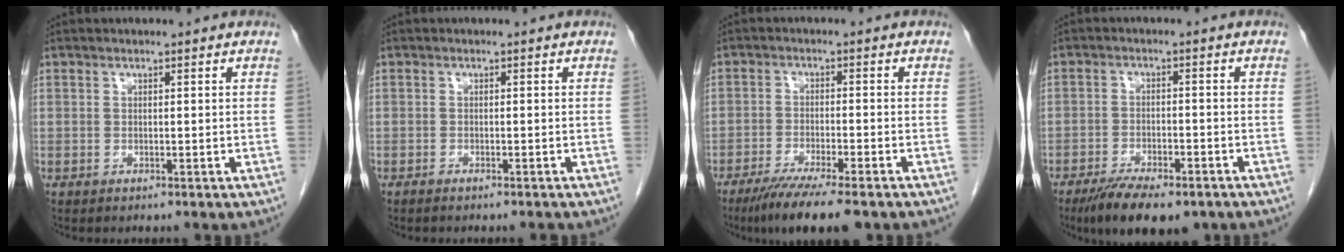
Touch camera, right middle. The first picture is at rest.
{"total": 1.6, "force": [-1.4, 0.1, 0.7], "torque": [-0.011, -0.002, -0.020]}
{"total": 9.2, "force": [-7.0, 0.5, 6.0], "torque": [-0.094, -0.023, -0.110]}
{"total": 10.2, "force": [-7.4, 3.2, 6.2], "torque": [-0.094, -0.013, -0.113]}